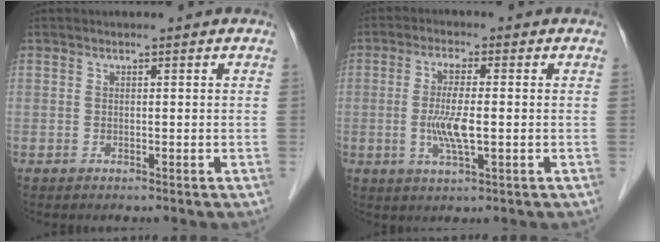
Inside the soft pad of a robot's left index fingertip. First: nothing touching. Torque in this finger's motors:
{"motor_torque": [0.85, 0.73, 0.35, 0.15]}